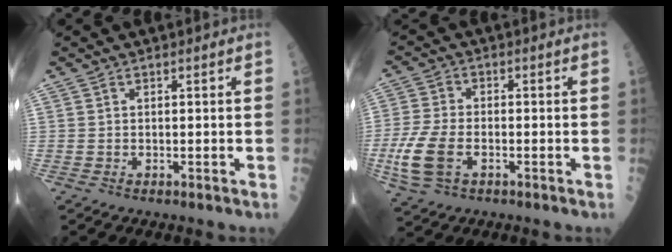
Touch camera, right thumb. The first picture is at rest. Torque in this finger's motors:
{"motor_torque": [-0.05, 0.22, 0.22, 0.02, 0.27]}